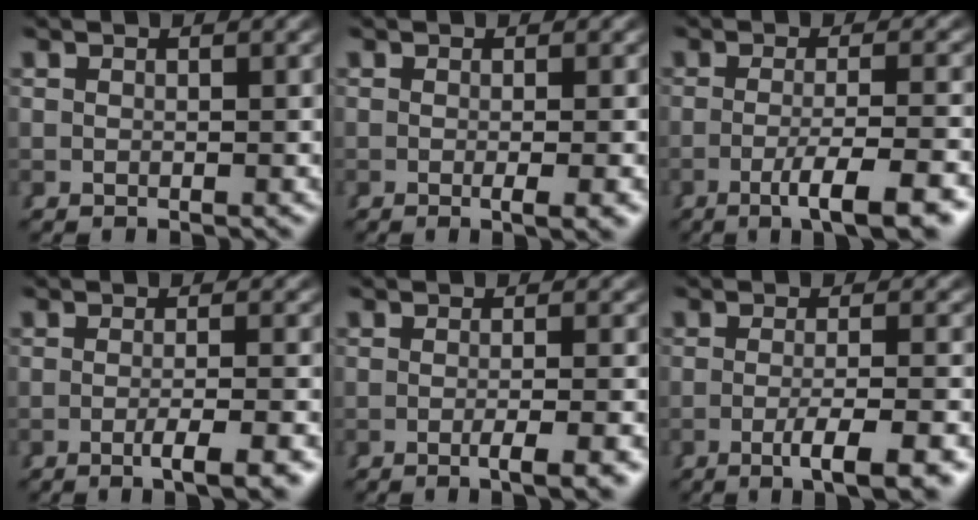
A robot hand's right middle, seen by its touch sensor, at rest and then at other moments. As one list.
[{"total": 2.0, "force": [-0.9, 0.0, 1.8], "torque": [-0.026, -0.004, -0.013]}, {"total": 6.2, "force": [-3.7, 0.5, 5.0], "torque": [-0.076, -0.018, -0.049]}, {"total": 3.7, "force": [-2.3, 0.1, 2.9], "torque": [-0.047, -0.008, -0.034]}, {"total": 3.0, "force": [-1.9, -0.1, 2.3], "torque": [-0.036, -0.003, -0.030]}, {"total": 5.1, "force": [-3.0, 0.4, 4.2], "torque": [-0.064, -0.015, -0.040]}]